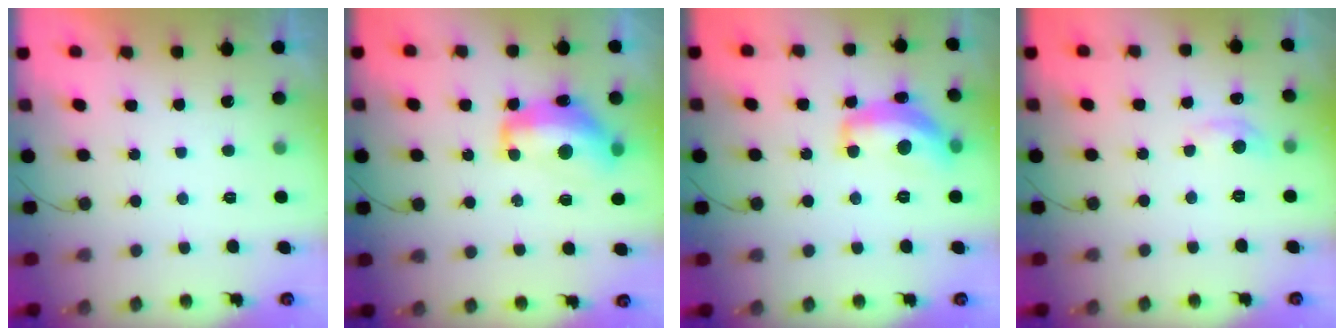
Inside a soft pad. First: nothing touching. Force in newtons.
{"total": 14.4, "press": 14.4, "slide": 1.3}
{"total": 14.2, "press": 14.1, "slide": 1.0}
{"total": 5.9, "press": 5.9, "slide": 0.5}